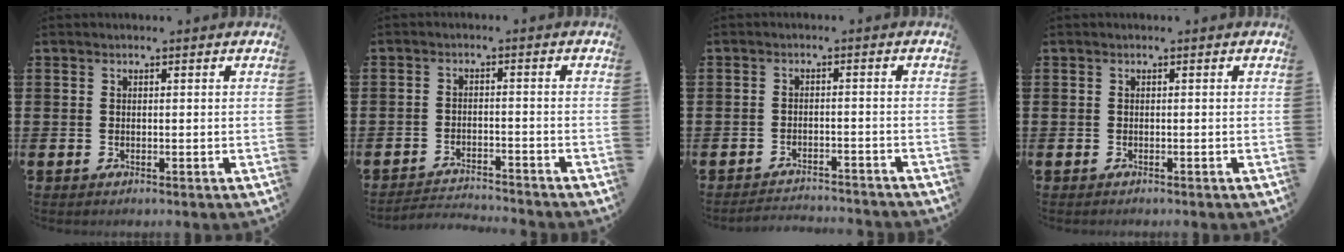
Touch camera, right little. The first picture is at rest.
{"total": 2.6, "force": [-2.6, -0.1, -0.1], "torque": [-0.004, 0.002, -0.056]}
{"total": 2.3, "force": [-2.3, -0.1, 0.0], "torque": [-0.005, 0.004, -0.049]}
{"total": 0.0}